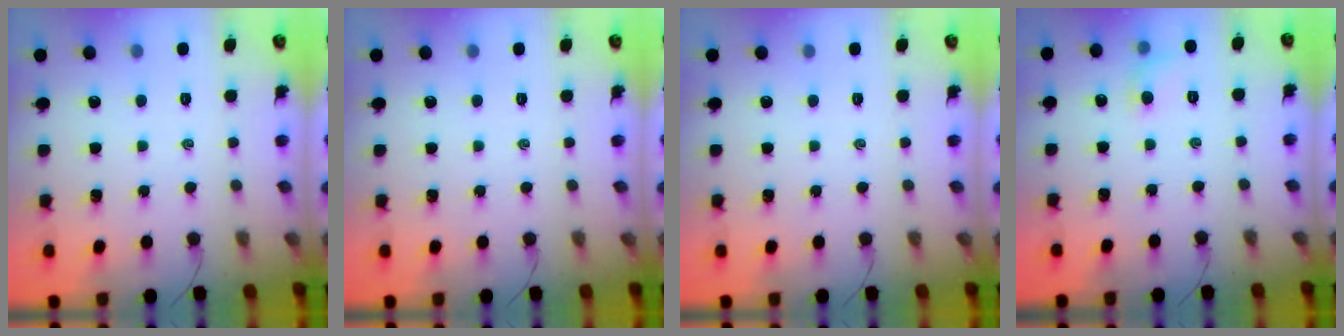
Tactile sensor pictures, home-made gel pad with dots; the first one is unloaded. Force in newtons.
{"total": 0.0}
{"total": 0.0}
{"total": 6.0, "press": 5.8, "slide": 1.6}